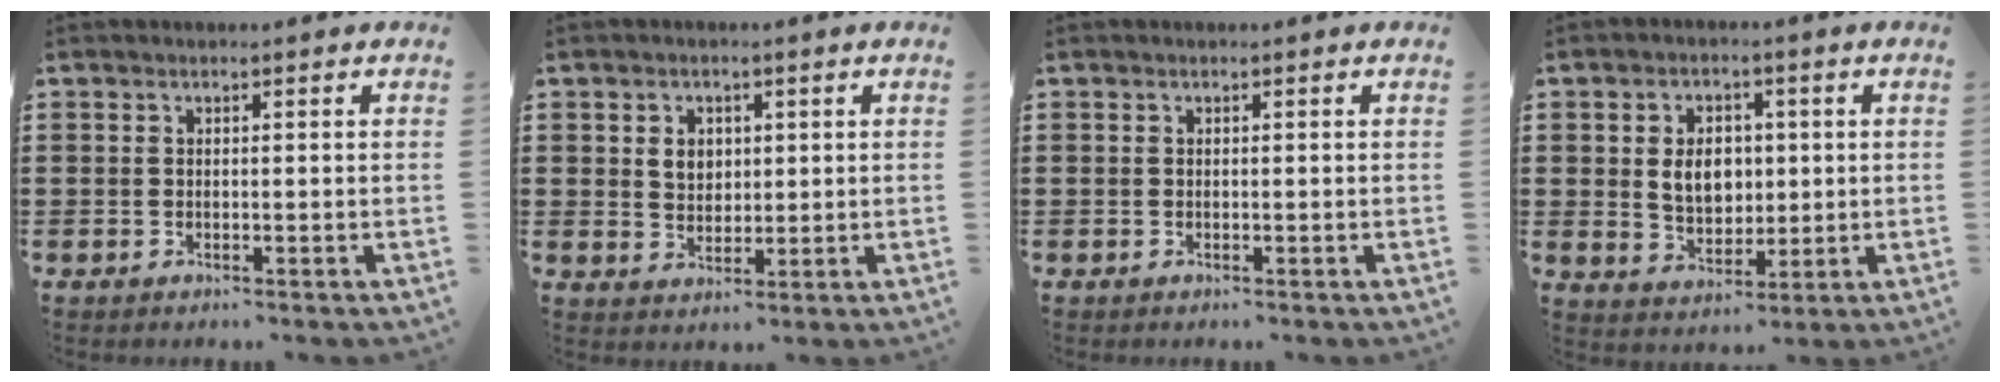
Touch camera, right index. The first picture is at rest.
{"total": 3.2, "force": [0.9, 2.6, 1.7], "torque": [-0.041, 0.010, 0.014]}
{"total": 0.0}
{"total": 5.9, "force": [0.6, 4.4, 4.0], "torque": [-0.072, 0.007, 0.005]}